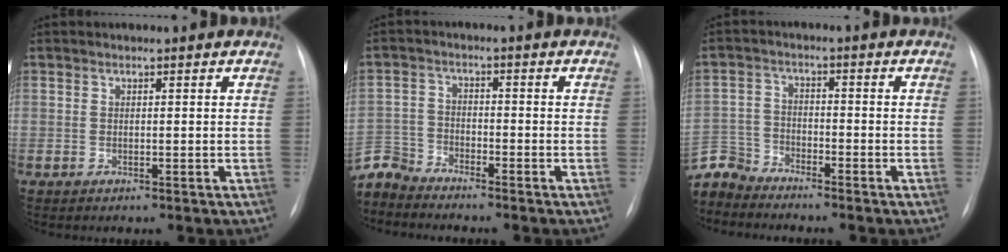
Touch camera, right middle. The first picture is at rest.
{"total": 6.0, "force": [-6.0, 0.9, -0.4], "torque": [0.004, -0.002, -0.121]}
{"total": 6.9, "force": [-6.8, 1.5, -0.4], "torque": [0.002, 0.003, -0.139]}